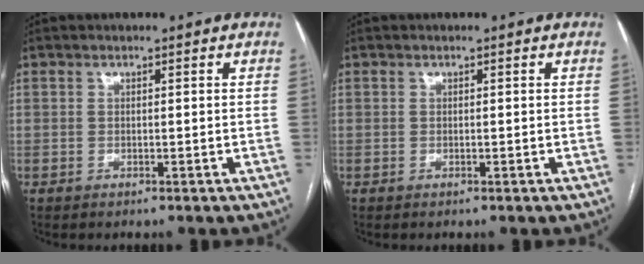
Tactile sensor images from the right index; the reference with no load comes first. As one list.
[{"total": 0.0}]